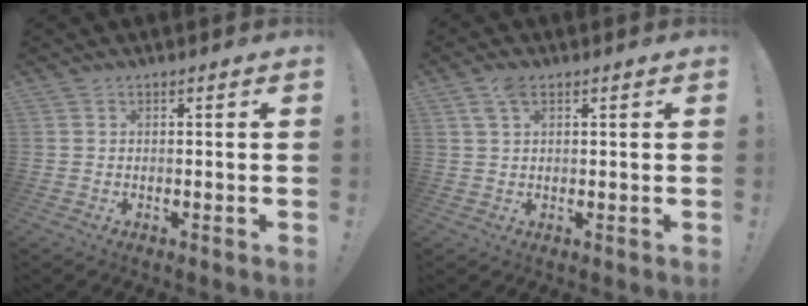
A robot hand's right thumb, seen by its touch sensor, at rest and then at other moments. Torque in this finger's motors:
{"motor_torque": [0.47, 0.91, 0.26, -0.17, 0.00]}